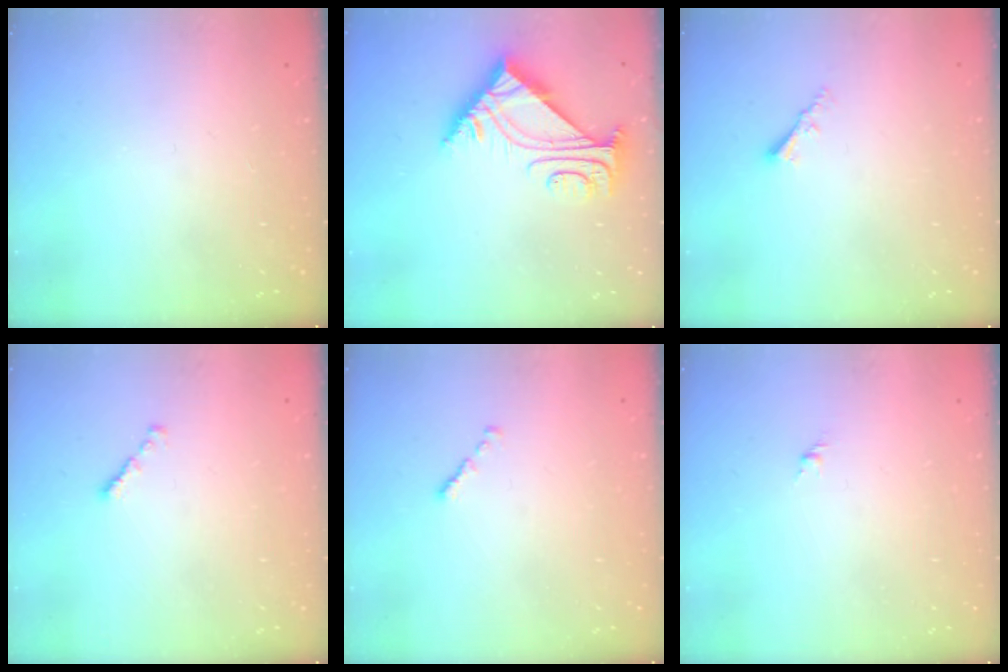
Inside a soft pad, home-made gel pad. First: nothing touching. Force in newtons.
{"total": 6.6, "press": 6.6, "slide": 0.9}
{"total": 2.2, "press": 2.2, "slide": 0.4}
{"total": 0.8, "press": 0.7, "slide": 0.4}
{"total": 0.7, "press": 0.6, "slide": 0.4}
{"total": 1.6, "press": 1.5, "slide": 0.6}